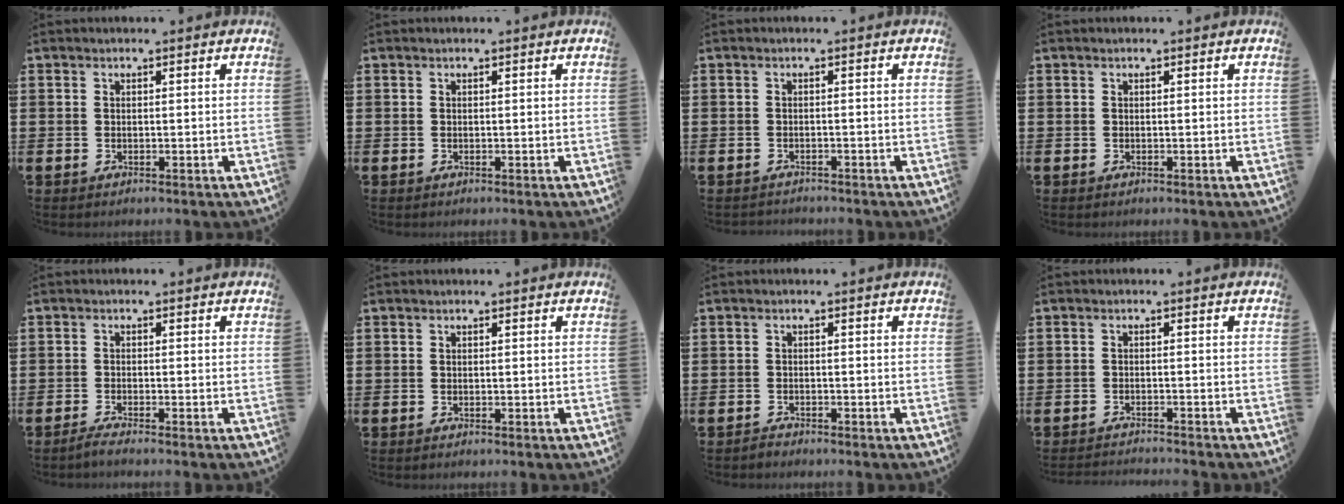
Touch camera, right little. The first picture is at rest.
{"total": 0.0}
{"total": 0.8, "force": [-0.8, 0.0, -0.1], "torque": [-0.001, 0.001, -0.017]}
{"total": 0.0}
{"total": 1.3, "force": [-1.0, 0.0, 0.8], "torque": [-0.013, -0.003, -0.019]}
{"total": 0.0}
{"total": 0.9, "force": [-0.9, 0.1, 0.0], "torque": [-0.002, 0.000, -0.019]}
{"total": 1.3, "force": [-1.3, -0.2, 0.0], "torque": [-0.001, 0.002, -0.027]}